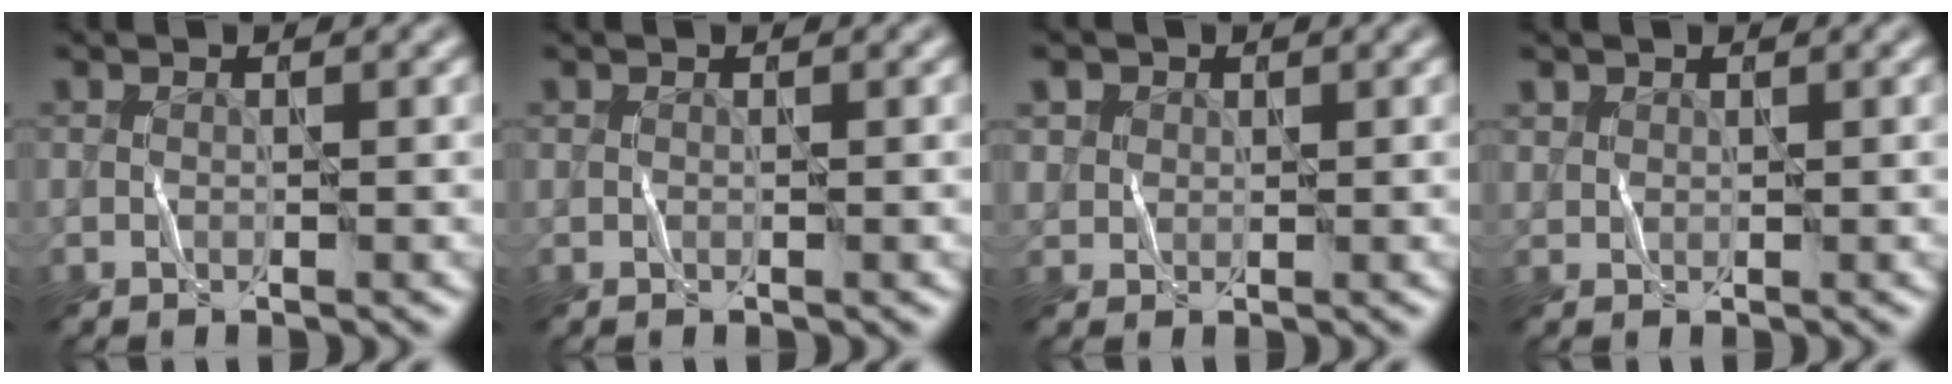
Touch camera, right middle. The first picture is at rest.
{"total": 0.0}
{"total": 1.4, "force": [1.0, 1.0, -0.1], "torque": [-0.007, 0.015, 0.008]}
{"total": 0.7, "force": [0.4, -0.1, -0.6], "torque": [0.000, -0.004, 0.017]}